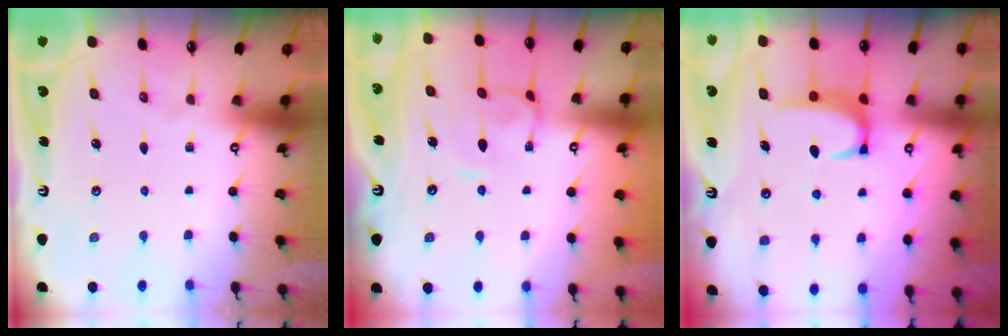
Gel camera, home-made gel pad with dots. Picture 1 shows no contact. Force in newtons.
{"total": 0.6, "press": 0.1, "slide": 0.6}
{"total": 2.7, "press": 2.7, "slide": 0.5}